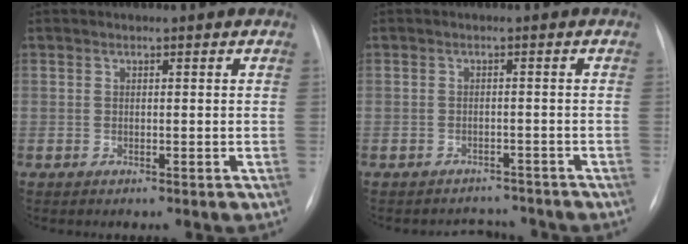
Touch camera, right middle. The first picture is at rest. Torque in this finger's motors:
{"motor_torque": [-0.01, 0.00, -0.01, 0.00]}